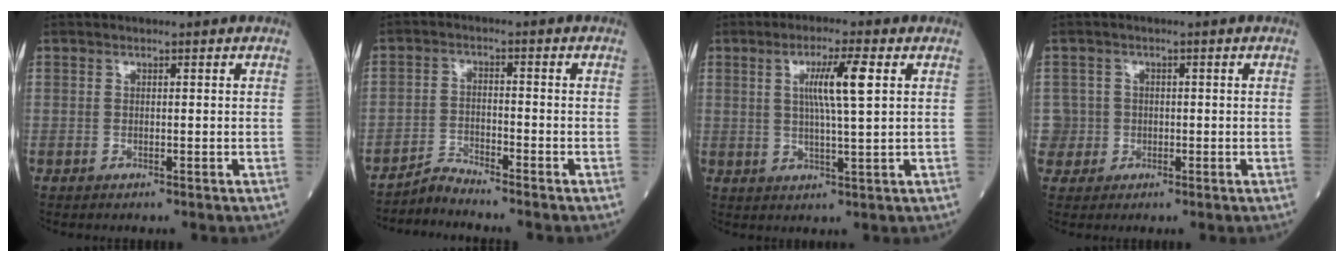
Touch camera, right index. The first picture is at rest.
{"total": 3.2, "force": [-3.1, -0.7, -0.5], "torque": [0.007, -0.018, -0.060]}
{"total": 6.7, "force": [1.8, -0.2, 6.4], "torque": [-0.117, 0.001, 0.033]}
{"total": 2.7, "force": [-0.4, 2.6, -0.6], "torque": [0.023, 0.009, -0.011]}